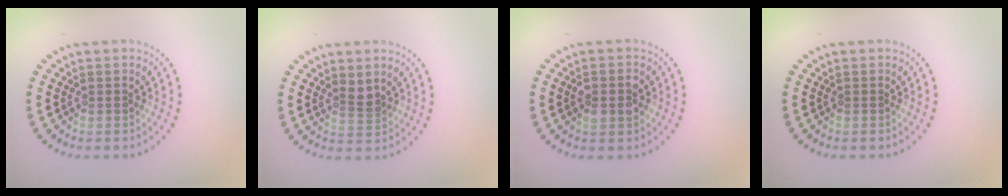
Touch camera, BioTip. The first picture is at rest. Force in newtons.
{"total": 1.6, "press": 1.3, "slide": 1.0}
{"total": 2.7, "press": 2.7, "slide": 0.2}
{"total": 0.0}